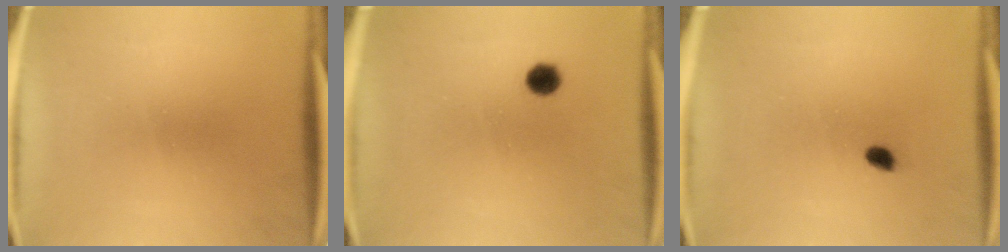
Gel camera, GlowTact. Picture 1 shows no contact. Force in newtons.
{"total": 2.5}
{"total": 1.6}